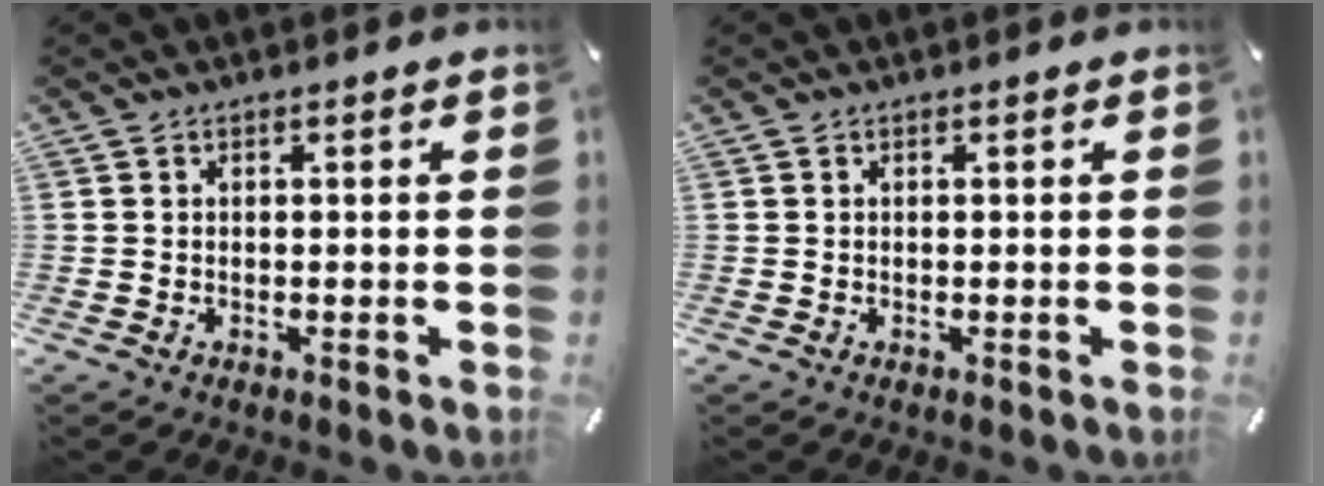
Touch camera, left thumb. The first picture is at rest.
{"total": 0.0}